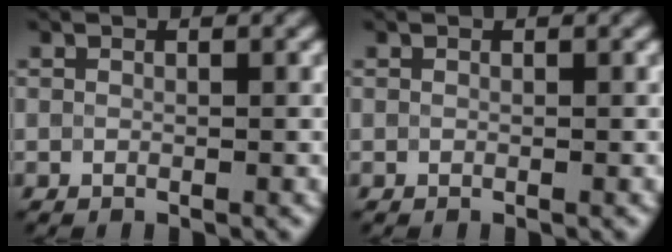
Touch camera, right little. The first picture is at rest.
{"total": 0.0}